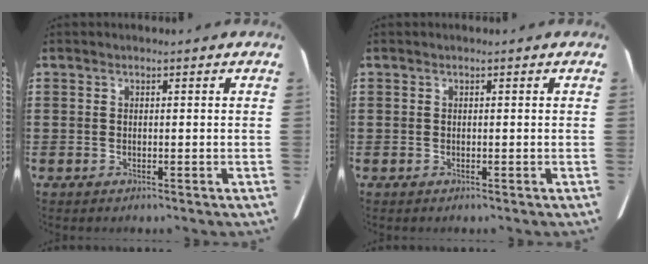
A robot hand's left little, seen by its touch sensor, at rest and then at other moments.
{"total": 0.0}